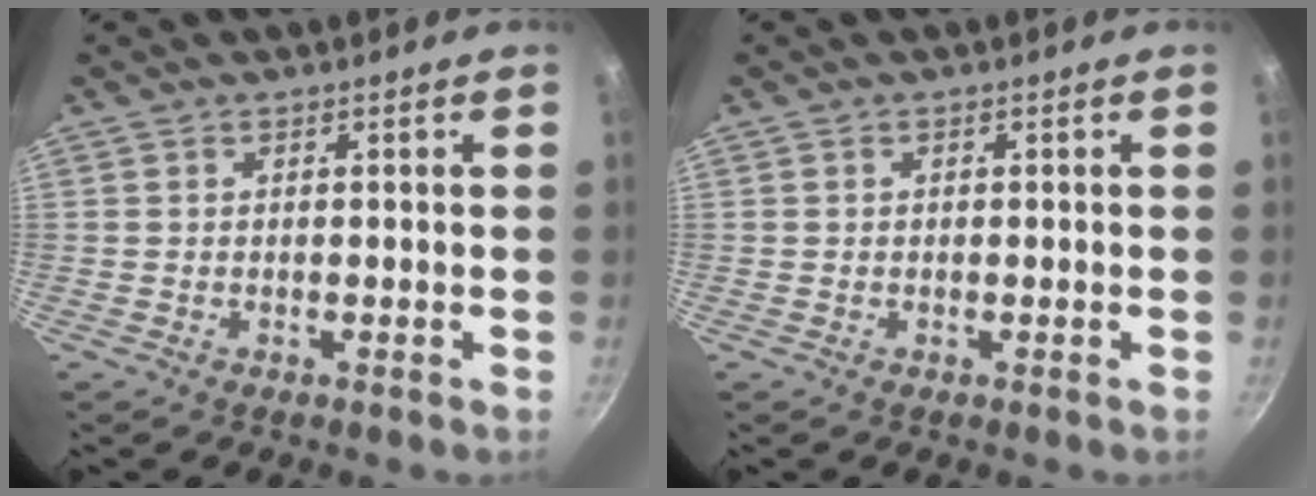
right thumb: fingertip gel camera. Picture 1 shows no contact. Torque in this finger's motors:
{"motor_torque": [-0.54, 0.18, -0.28, 0.45, -0.03]}